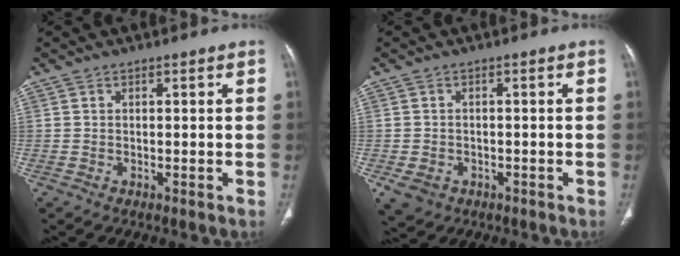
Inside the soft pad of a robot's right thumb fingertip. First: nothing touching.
{"total": 4.3, "force": [-1.8, 3.4, 1.9], "torque": [-0.038, 0.005, -0.019]}